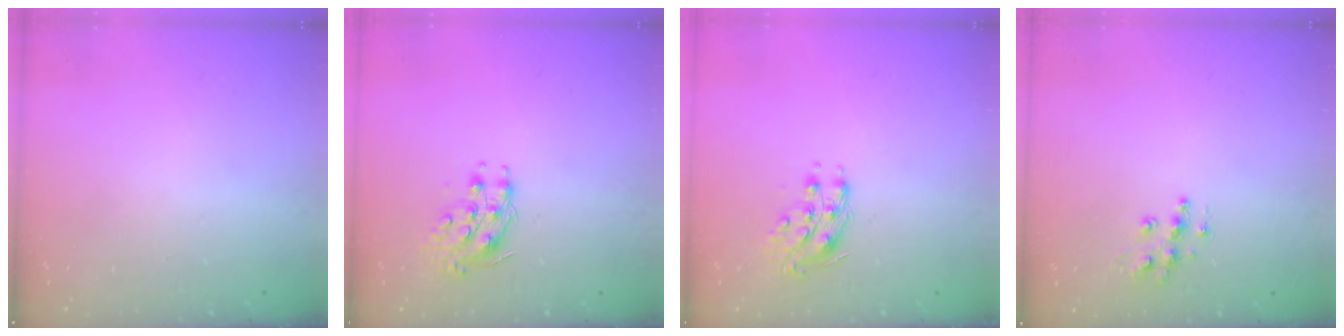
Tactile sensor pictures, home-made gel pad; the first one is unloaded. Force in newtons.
{"total": 8.4, "press": 8.4, "slide": 0.5}
{"total": 9.3, "press": 9.3, "slide": 0.2}
{"total": 9.0, "press": 9.0, "slide": 0.5}